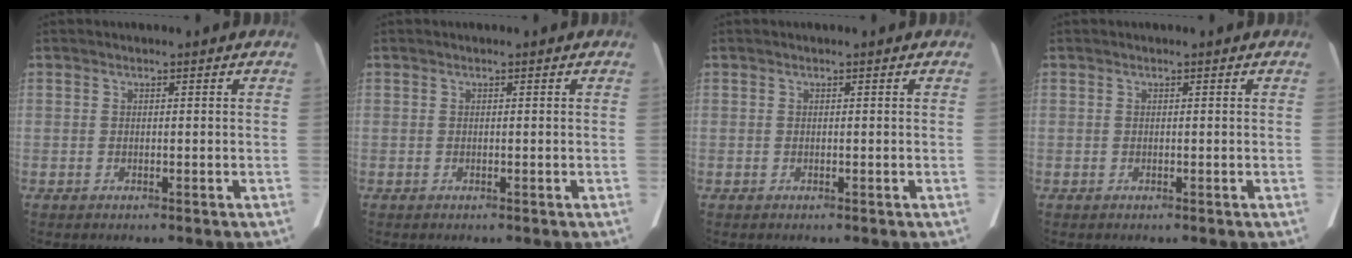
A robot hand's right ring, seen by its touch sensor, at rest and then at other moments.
{"total": 0.0}
{"total": 0.0}
{"total": 0.0}